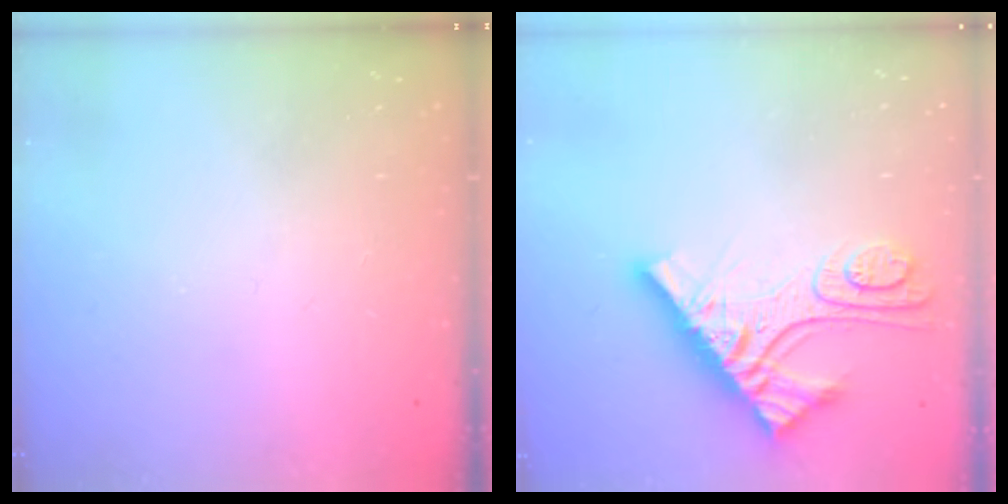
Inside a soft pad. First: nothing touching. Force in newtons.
{"total": 11.5, "press": 11.4, "slide": 1.0}